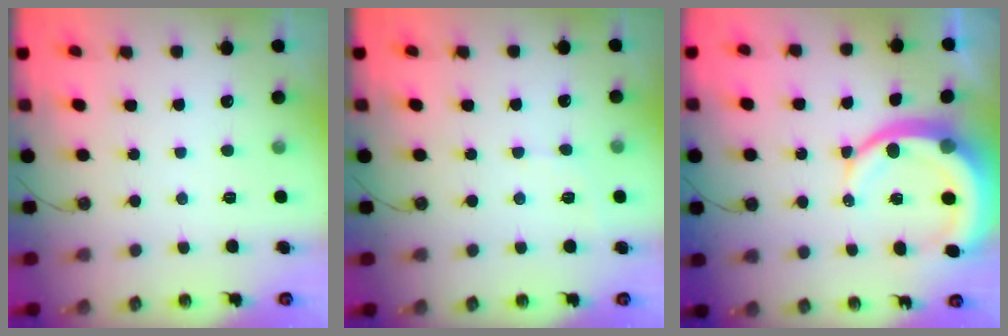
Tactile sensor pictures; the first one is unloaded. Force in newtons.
{"total": 3.7, "press": 3.6, "slide": 0.4}
{"total": 13.2, "press": 13.1, "slide": 1.4}